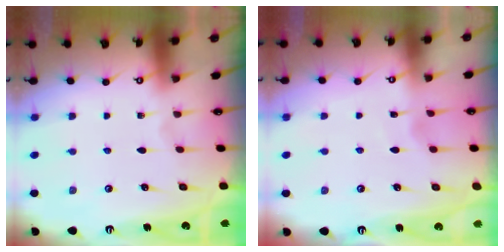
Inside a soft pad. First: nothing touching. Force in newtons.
{"total": 1.7, "press": 1.7, "slide": 0.2}